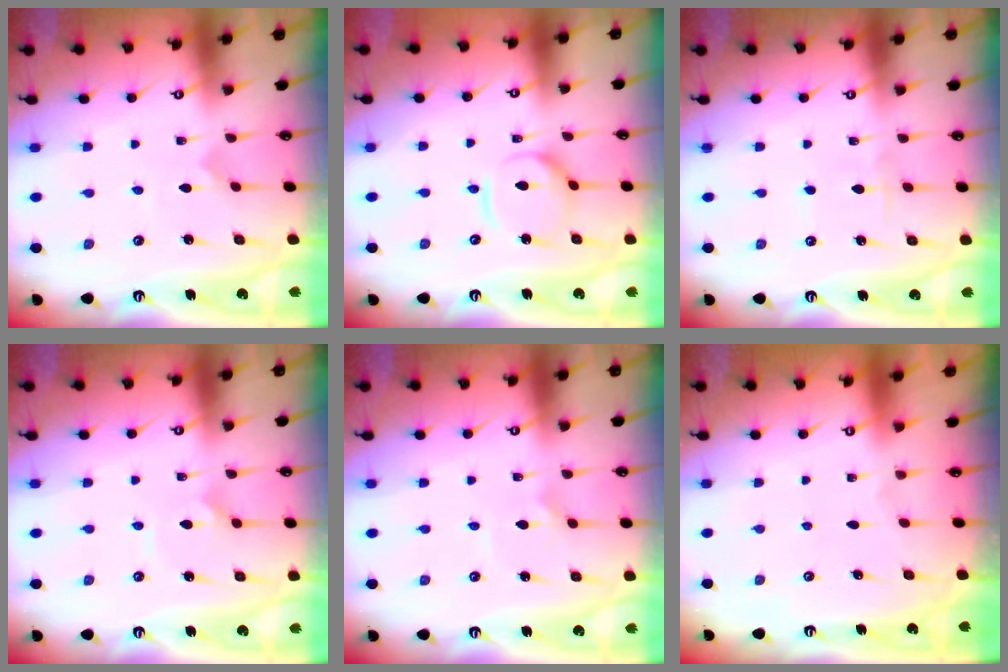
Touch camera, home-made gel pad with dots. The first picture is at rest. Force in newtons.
{"total": 8.6, "press": 8.5, "slide": 0.7}
{"total": 2.4, "press": 2.4, "slide": 0.3}
{"total": 2.6, "press": 2.6, "slide": 0.2}
{"total": 2.1, "press": 2.1, "slide": 0.1}
{"total": 0.0}